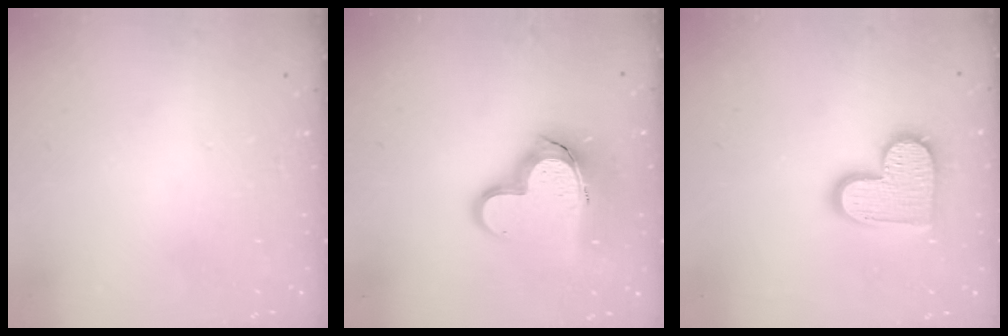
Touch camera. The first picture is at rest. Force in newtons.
{"total": 21.3, "press": 21.2, "slide": 1.9}
{"total": 13.5, "press": 13.4, "slide": 0.7}